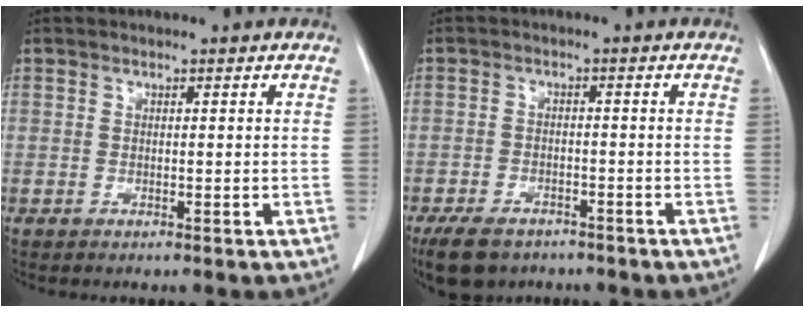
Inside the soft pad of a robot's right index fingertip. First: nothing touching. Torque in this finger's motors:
{"motor_torque": [0.48, -0.46, 0.22, 0.03]}